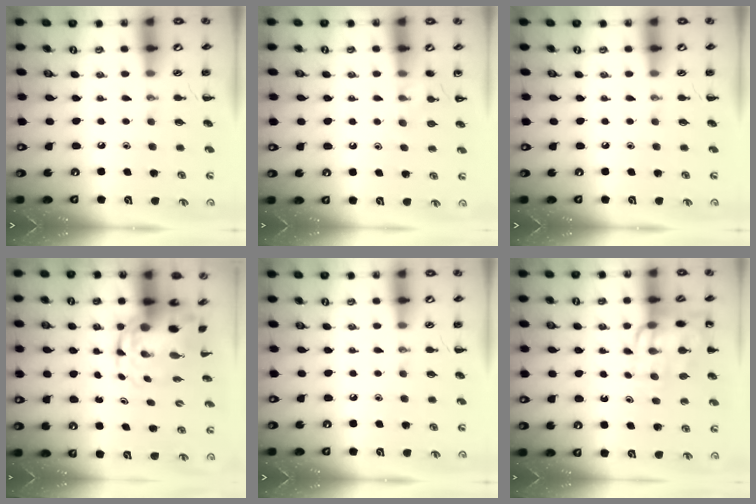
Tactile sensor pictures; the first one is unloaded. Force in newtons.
{"total": 7.2, "press": 7.0, "slide": 1.6}
{"total": 0.0}
{"total": 6.5, "press": 6.4, "slide": 1.3}
{"total": 0.0}
{"total": 12.0, "press": 11.7, "slide": 2.2}